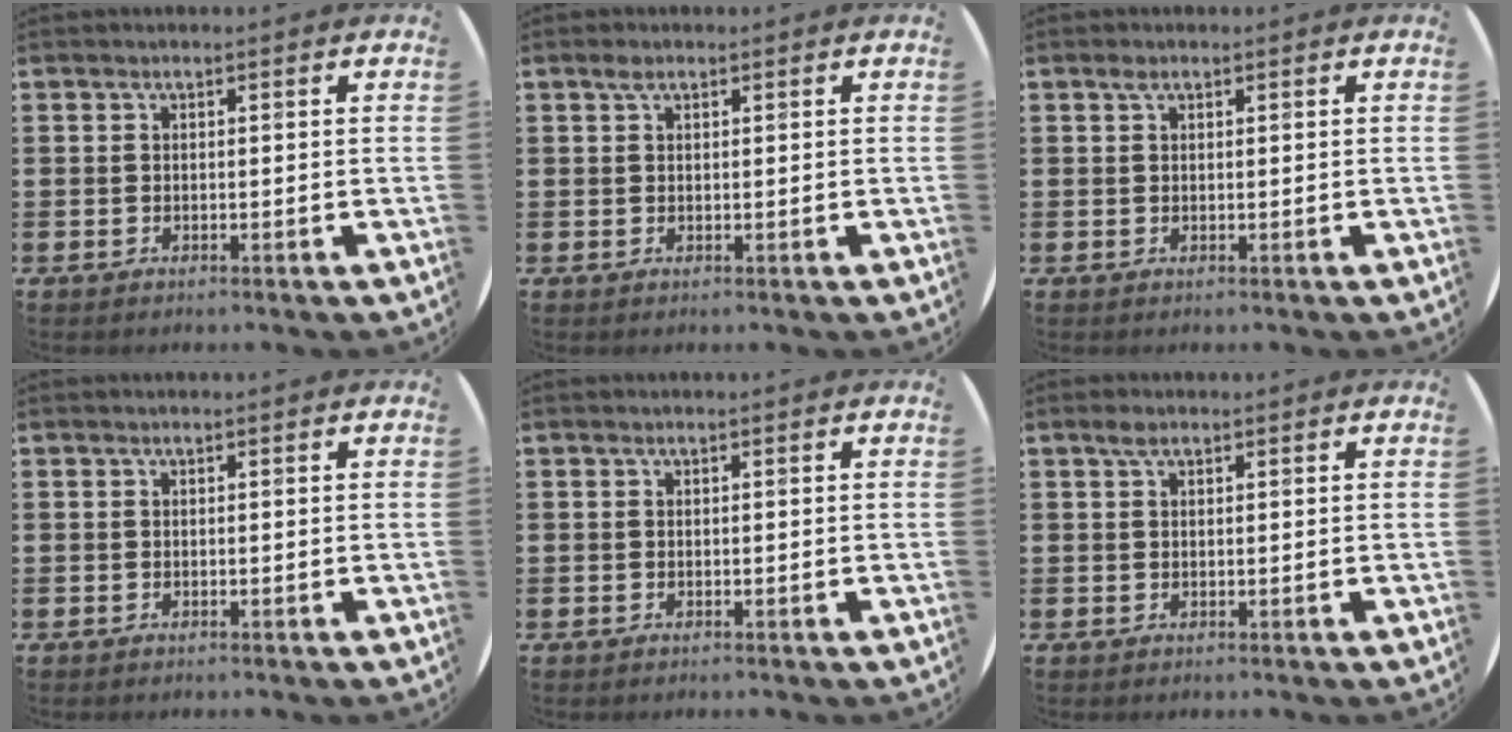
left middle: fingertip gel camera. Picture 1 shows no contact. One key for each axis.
{"total": 1.1, "fx": 0.7, "fy": 0.6, "fz": 0.6, "tx": -0.004, "ty": 0.002, "tz": 0.011}
{"total": 0.8, "fx": 0.5, "fy": 0.5, "fz": 0.4, "tx": -0.003, "ty": -0.001, "tz": 0.008}
{"total": 0.0}
{"total": 0.0}
{"total": 1.2, "fx": 0.8, "fy": 0.7, "fz": 0.6, "tx": -0.006, "ty": 0.002, "tz": 0.012}